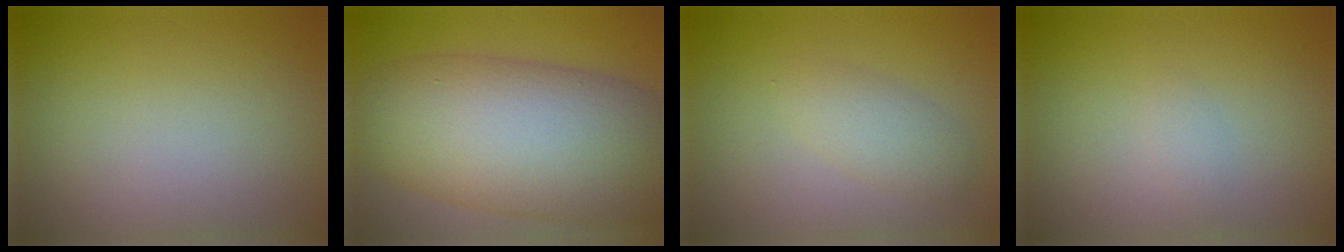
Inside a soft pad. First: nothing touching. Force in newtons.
{"total": 13.8, "press": 13.8, "slide": 0.2}
{"total": 2.4, "press": 2.4, "slide": 0.2}
{"total": 0.8, "press": 0.8, "slide": 0.1}